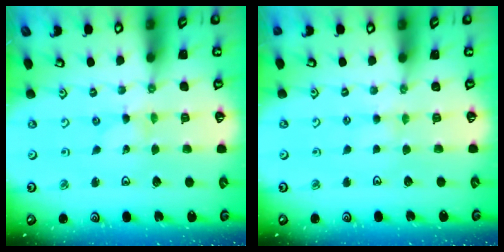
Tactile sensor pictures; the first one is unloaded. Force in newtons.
{"total": 2.6, "press": 2.6, "slide": 0.5}